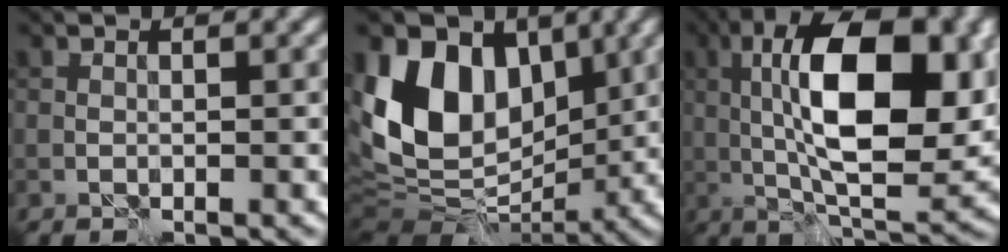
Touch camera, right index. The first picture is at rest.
{"total": 12.8, "force": [3.0, 9.1, 8.5], "torque": [-0.159, 0.015, 0.042]}
{"total": 13.8, "force": [1.8, 5.8, 12.4], "torque": [-0.188, 0.007, 0.025]}